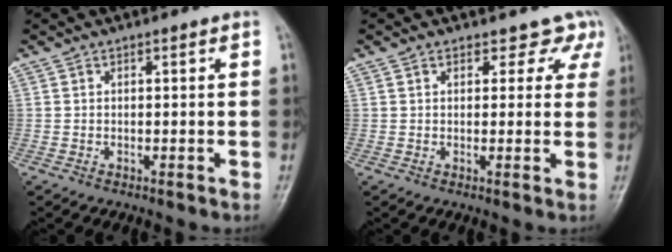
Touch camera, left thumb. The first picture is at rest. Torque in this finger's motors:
{"motor_torque": [-0.35, 0.22, -0.01, 0.23, -0.05]}